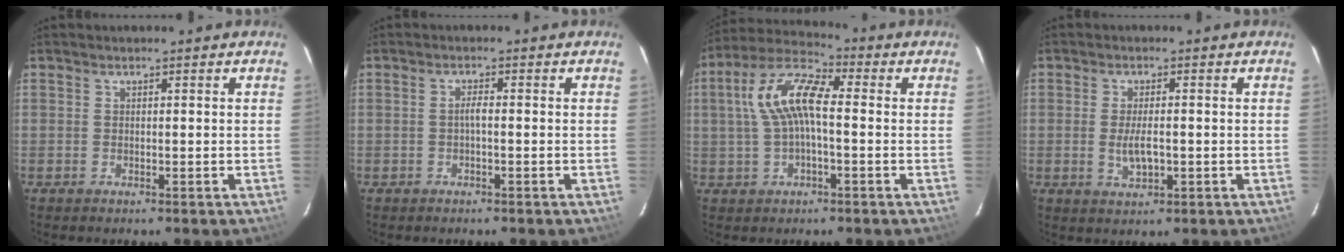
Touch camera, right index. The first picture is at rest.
{"total": 1.6, "force": [-0.4, 0.3, 1.5], "torque": [-0.027, 0.007, -0.008]}
{"total": 11.9, "force": [0.6, 5.0, 10.8], "torque": [-0.219, 0.027, 0.007]}
{"total": 4.5, "force": [-0.7, 1.8, 4.1], "torque": [-0.079, -0.004, -0.008]}